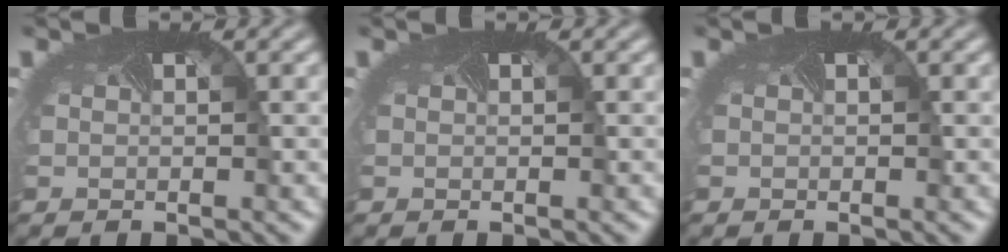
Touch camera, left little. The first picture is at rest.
{"total": 0.0}
{"total": 0.0}